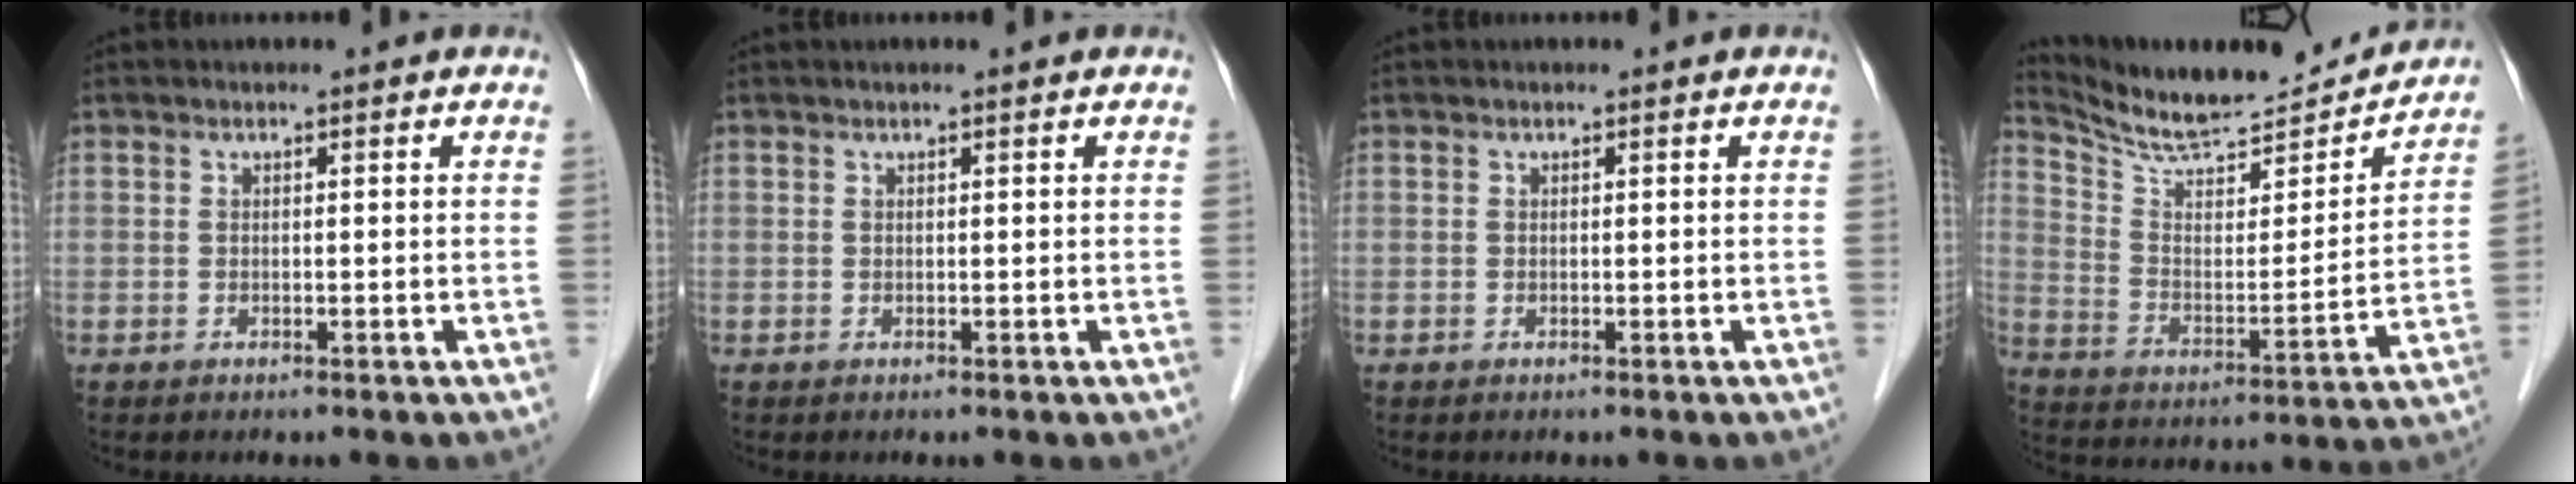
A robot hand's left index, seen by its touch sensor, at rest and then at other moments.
{"total": 0.5, "force": [0.3, -0.1, 0.4], "torque": [-0.007, 0.002, 0.010]}
{"total": 0.0}
{"total": 19.5, "force": [18.5, 2.5, 5.8], "torque": [-0.103, -0.037, 0.280]}